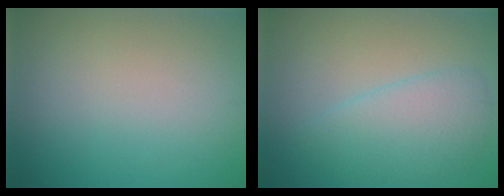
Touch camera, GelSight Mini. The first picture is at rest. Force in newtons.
{"total": 4.1, "press": 4.0, "slide": 0.2}